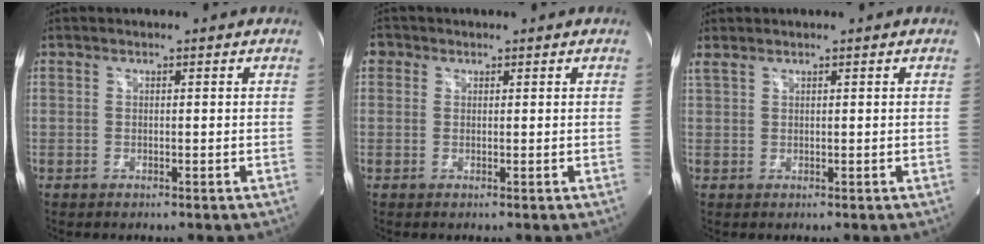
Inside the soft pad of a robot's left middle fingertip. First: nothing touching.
{"total": 1.7, "force": [0.7, 1.6, 0.3], "torque": [0.005, 0.007, 0.008]}
{"total": 1.2, "force": [1.2, 0.2, 0.4], "torque": [-0.023, 0.016, 0.033]}